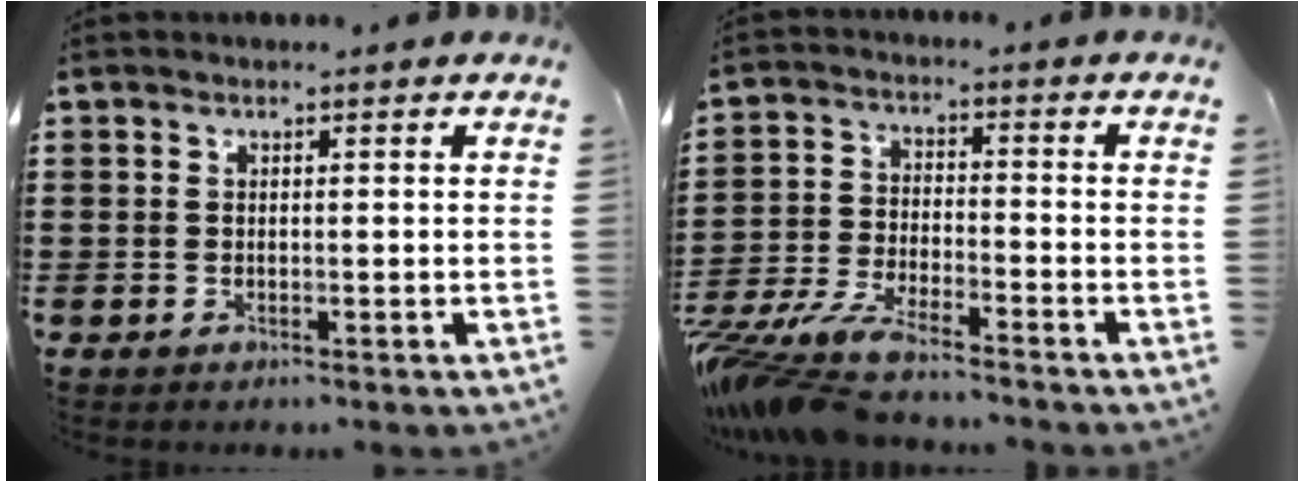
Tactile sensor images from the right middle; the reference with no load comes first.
{"total": 7.9, "force": [-7.3, 1.1, 2.8], "torque": [-0.076, 0.000, -0.146]}